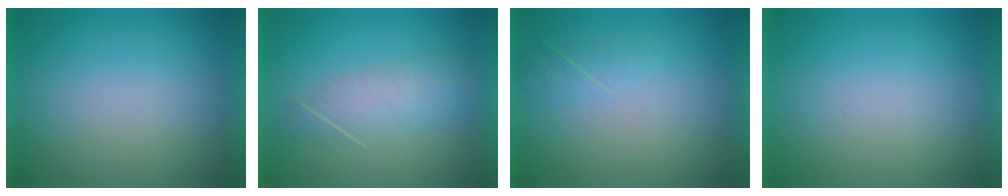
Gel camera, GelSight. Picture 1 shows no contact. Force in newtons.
{"total": 3.4}
{"total": 1.9}
{"total": 0.0}